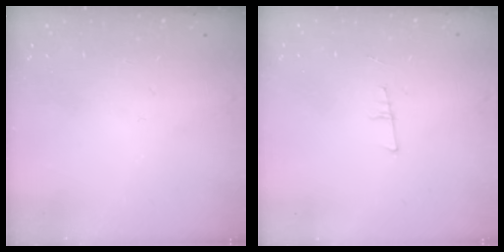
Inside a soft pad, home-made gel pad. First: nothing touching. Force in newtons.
{"total": 6.6, "press": 5.9, "slide": 2.9}